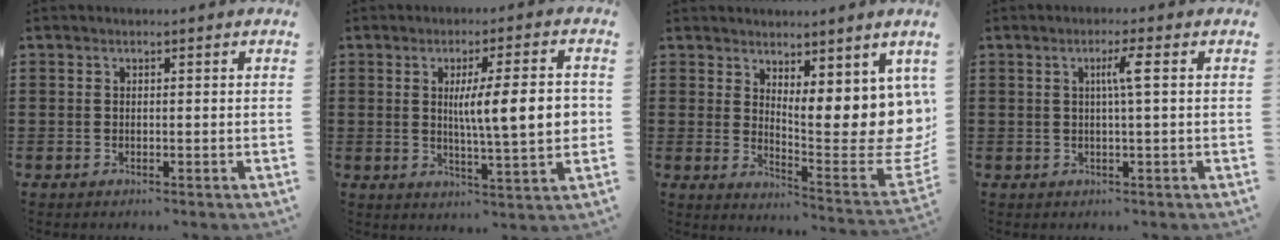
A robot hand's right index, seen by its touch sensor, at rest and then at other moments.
{"total": 10.3, "force": [1.1, 1.6, 10.2], "torque": [-0.160, -0.005, 0.010]}
{"total": 9.0, "force": [4.9, 3.4, 6.7], "torque": [-0.084, -0.062, 0.089]}
{"total": 3.3, "force": [0.6, -0.2, 3.3], "torque": [-0.062, 0.000, 0.005]}